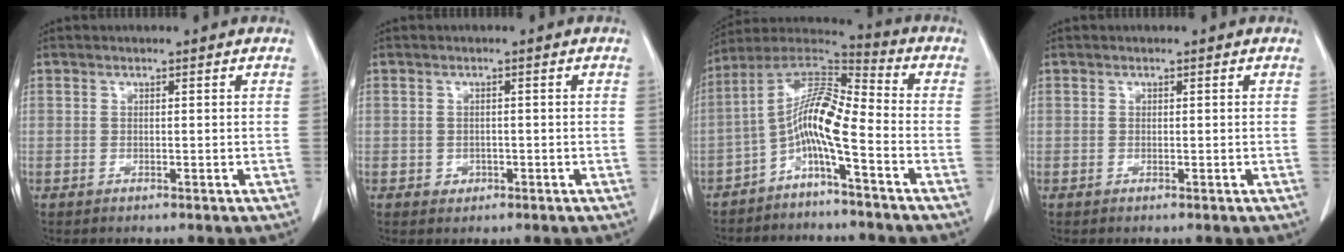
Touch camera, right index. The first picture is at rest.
{"total": 2.5, "force": [-0.8, 2.2, 1.0], "torque": [-0.017, 0.005, -0.002]}
{"total": 10.7, "force": [-4.2, 1.5, 9.7], "torque": [-0.191, 0.028, -0.082]}
{"total": 0.0}